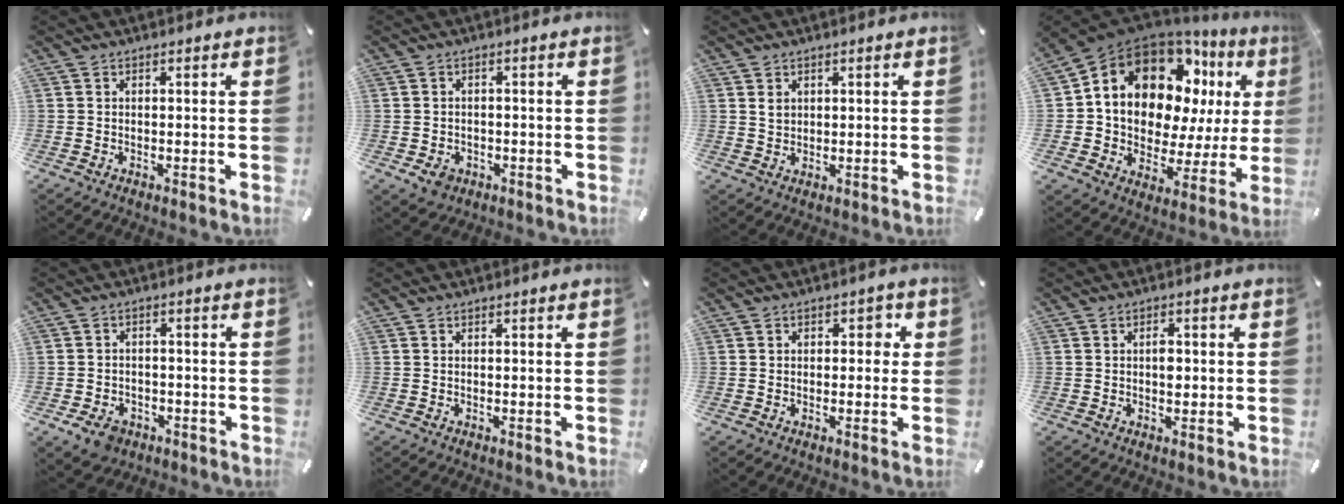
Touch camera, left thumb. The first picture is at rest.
{"total": 4.3, "force": [-2.1, 3.4, 1.7], "torque": [-0.032, 0.004, -0.042]}
{"total": 2.2, "force": [0.8, 1.9, 0.8], "torque": [-0.010, 0.000, 0.014]}
{"total": 17.0, "force": [8.8, 10.9, 9.6], "torque": [-0.161, -0.069, 0.151]}
{"total": 5.4, "force": [-3.1, 3.8, 2.2], "torque": [-0.052, 0.016, -0.060]}
{"total": 0.0}
{"total": 2.7, "force": [-0.3, 2.1, 1.7], "torque": [-0.010, 0.004, -0.016]}
{"total": 2.7, "force": [0.0, 1.8, 2.0], "torque": [-0.024, -0.003, -0.005]}